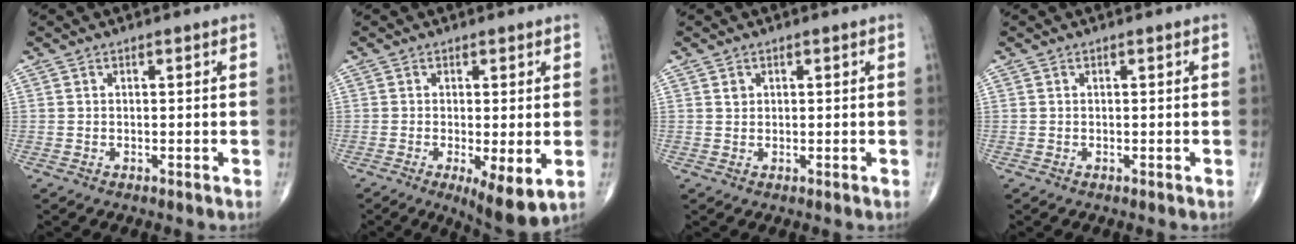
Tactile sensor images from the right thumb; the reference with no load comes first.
{"total": 7.4, "force": [-1.8, 2.2, 6.9], "torque": [-0.110, -0.024, -0.027]}
{"total": 1.0, "force": [0.5, 0.8, 0.4], "torque": [0.000, -0.002, 0.008]}
{"total": 0.0}